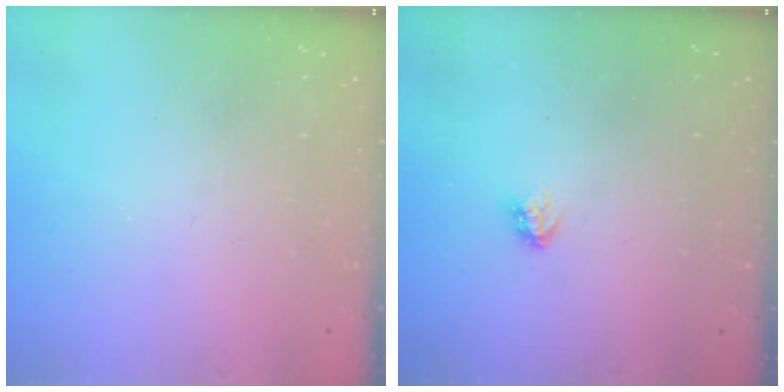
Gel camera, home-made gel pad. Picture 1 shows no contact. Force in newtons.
{"total": 3.0, "press": 2.9, "slide": 0.4}